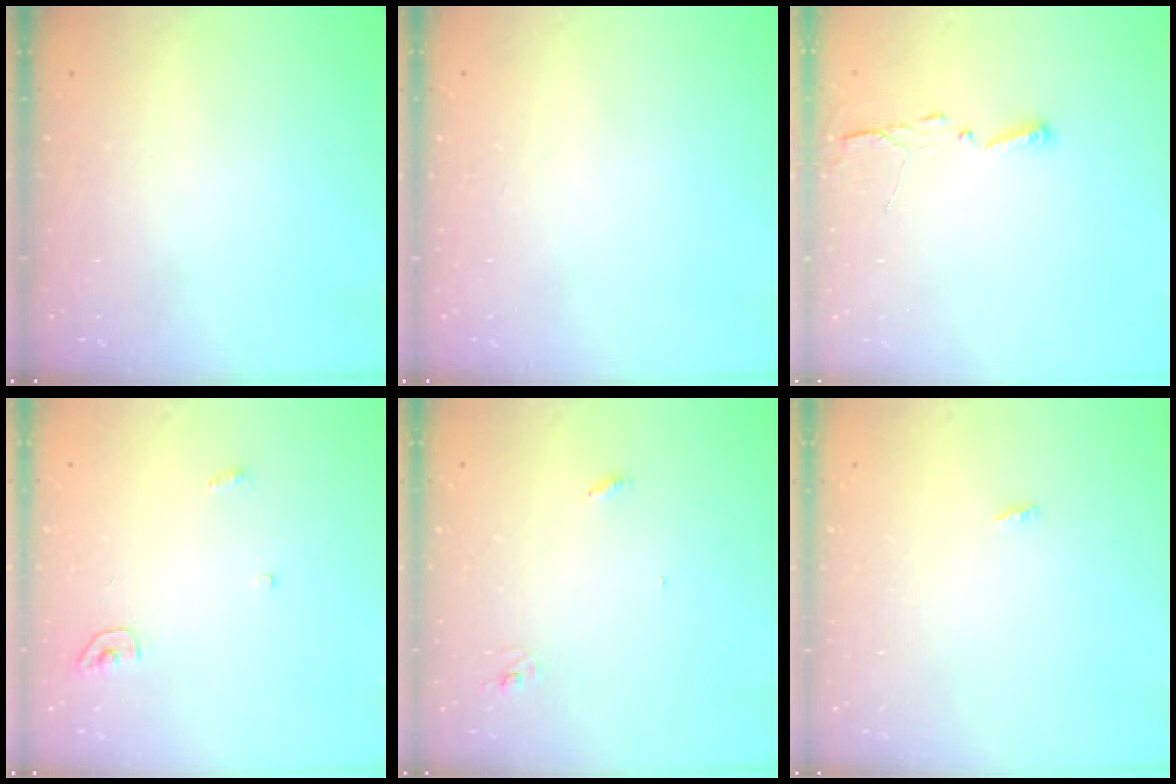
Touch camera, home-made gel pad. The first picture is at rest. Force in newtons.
{"total": 0.0}
{"total": 2.9, "press": 2.9, "slide": 0.4}
{"total": 3.4, "press": 3.4, "slide": 0.3}
{"total": 2.8, "press": 2.8, "slide": 0.3}
{"total": 1.8, "press": 1.8, "slide": 0.2}